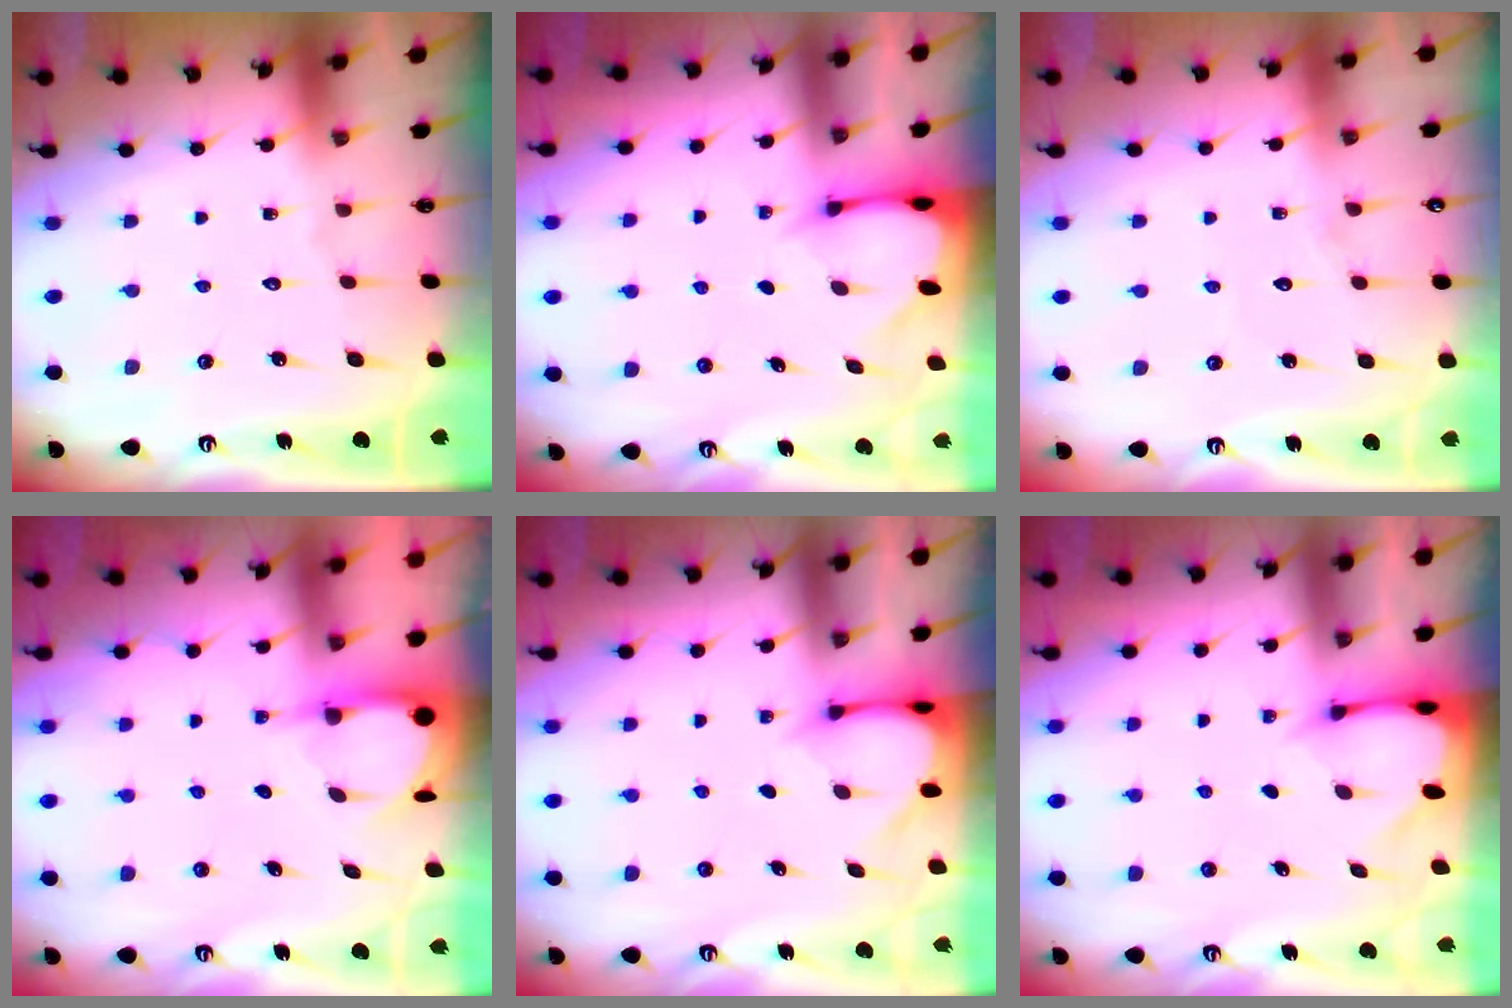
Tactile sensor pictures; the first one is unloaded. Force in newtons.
{"total": 2.0, "press": 2.0, "slide": 0.1}
{"total": 3.1, "press": 3.1, "slide": 0.3}
{"total": 3.9, "press": 3.9, "slide": 0.3}
{"total": 3.2, "press": 3.2, "slide": 0.3}
{"total": 2.0, "press": 2.0, "slide": 0.1}